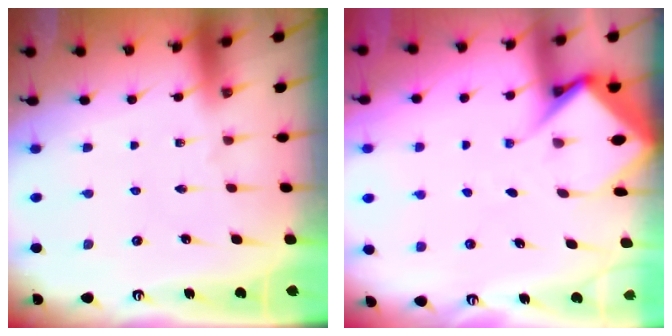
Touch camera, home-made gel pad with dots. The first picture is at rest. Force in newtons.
{"total": 6.9, "press": 6.8, "slide": 0.8}